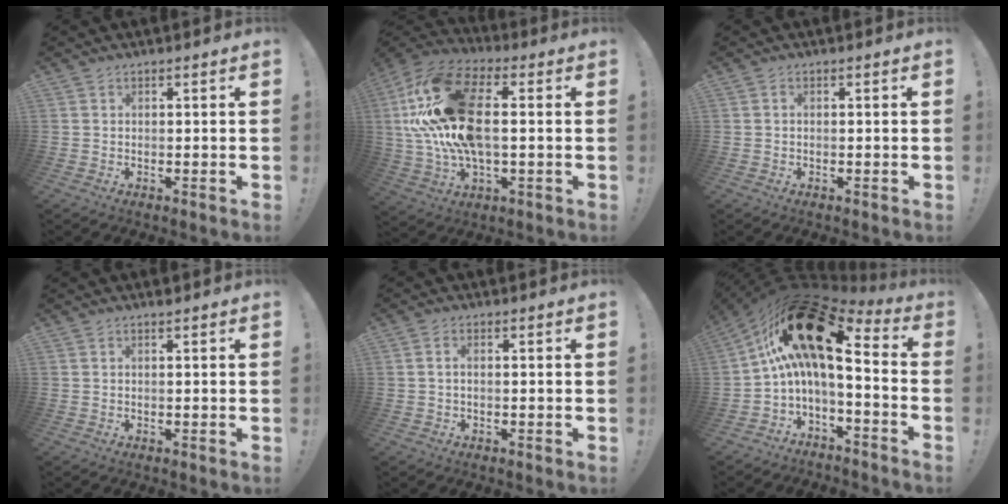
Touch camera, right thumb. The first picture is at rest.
{"total": 23.5, "force": [1.9, 12.7, 19.7], "torque": [-0.368, 0.013, 0.037]}
{"total": 0.0}
{"total": 0.8, "force": [0.7, -0.3, 0.2], "torque": [0.000, -0.002, 0.011]}
{"total": 1.3, "force": [0.0, 0.4, 1.2], "torque": [-0.023, 0.003, -0.001]}
{"total": 20.9, "force": [7.4, 7.3, 18.1], "torque": [-0.307, -0.037, 0.129]}